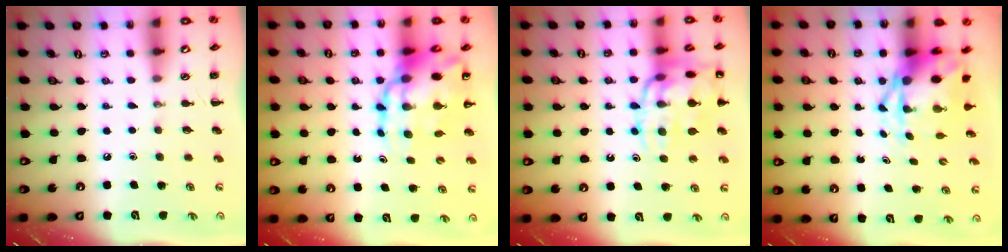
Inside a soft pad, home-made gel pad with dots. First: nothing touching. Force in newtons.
{"total": 14.9, "press": 14.3, "slide": 4.1}
{"total": 17.8, "press": 17.7, "slide": 2.1}
{"total": 5.4, "press": 5.2, "slide": 1.4}